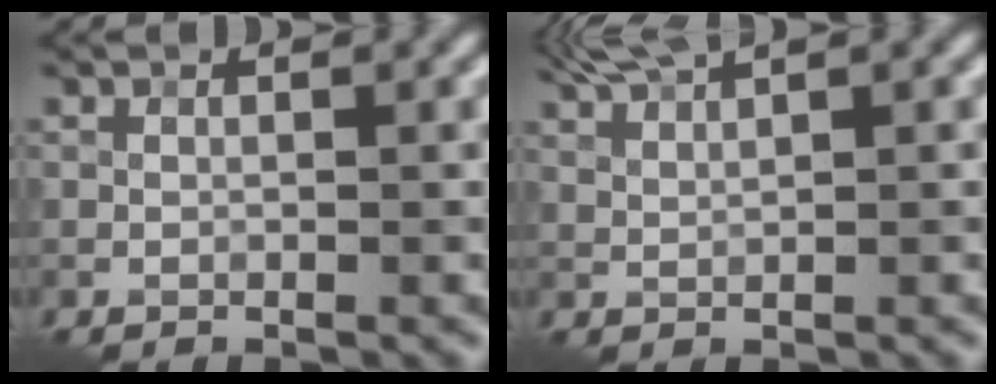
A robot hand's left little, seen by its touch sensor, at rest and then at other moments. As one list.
[{"total": 3.1, "force": [2.5, 0.4, 1.8], "torque": [-0.040, 0.005, 0.049]}]